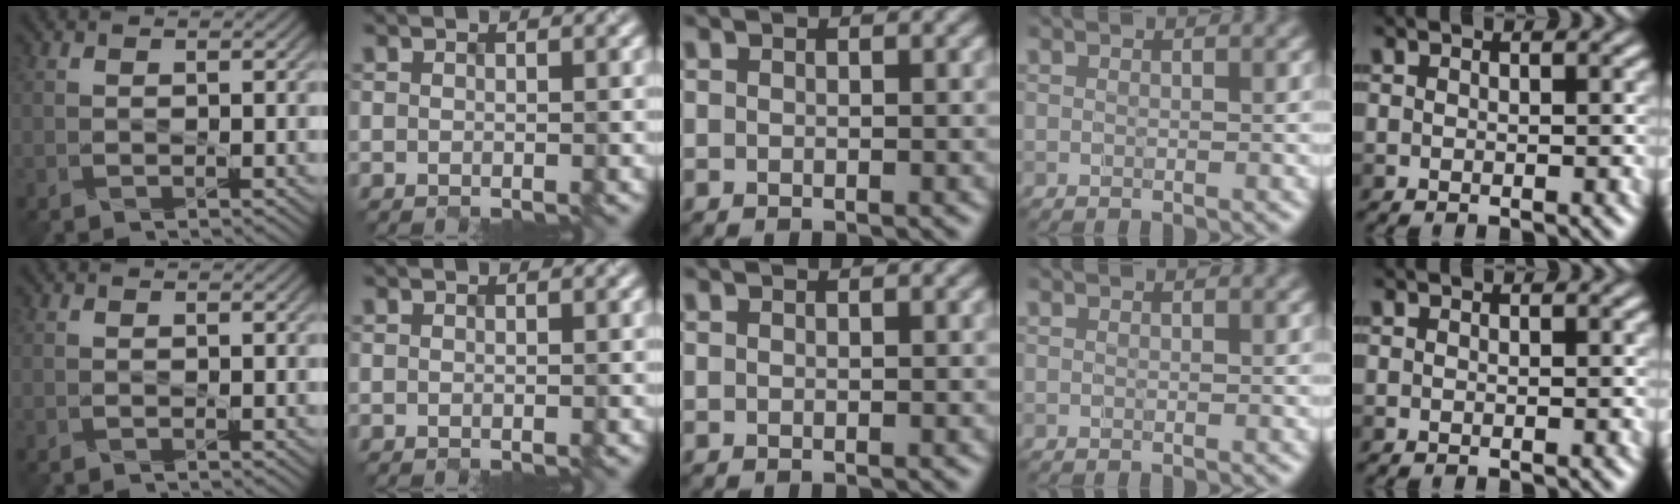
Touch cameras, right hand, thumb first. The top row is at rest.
{}